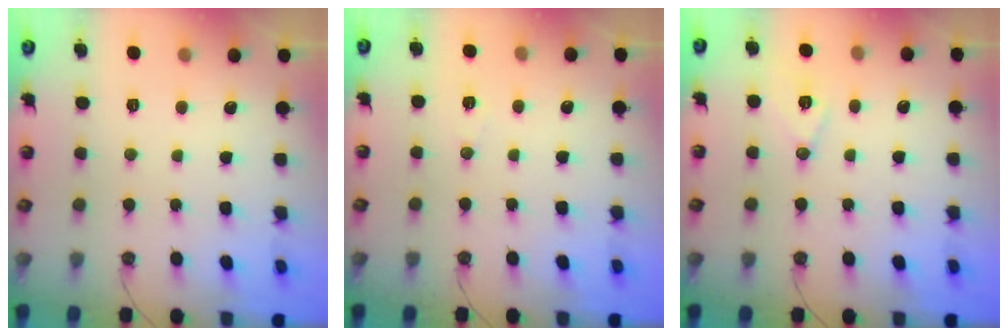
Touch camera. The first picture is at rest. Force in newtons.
{"total": 6.2, "press": 4.2, "slide": 4.5}
{"total": 8.2, "press": 7.4, "slide": 3.5}